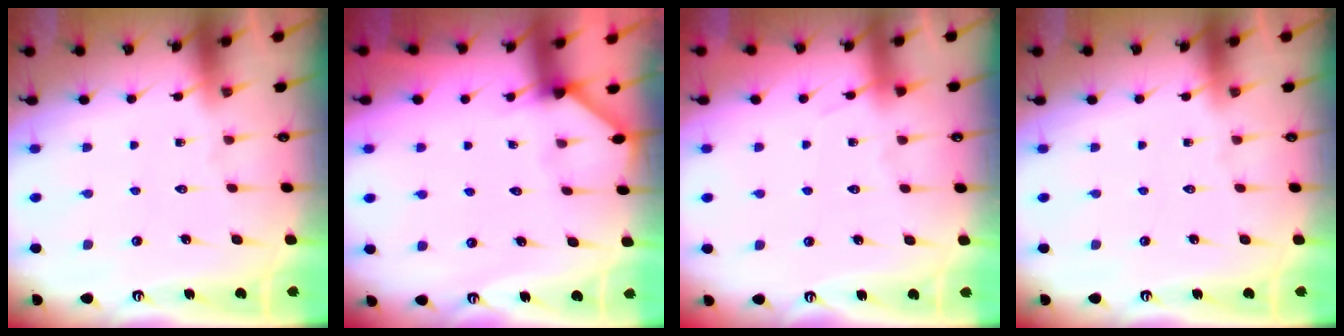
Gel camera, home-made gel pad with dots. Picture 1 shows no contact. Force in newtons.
{"total": 2.3, "press": 2.3, "slide": 0.3}
{"total": 5.0, "press": 5.0, "slide": 0.7}
{"total": 0.0}